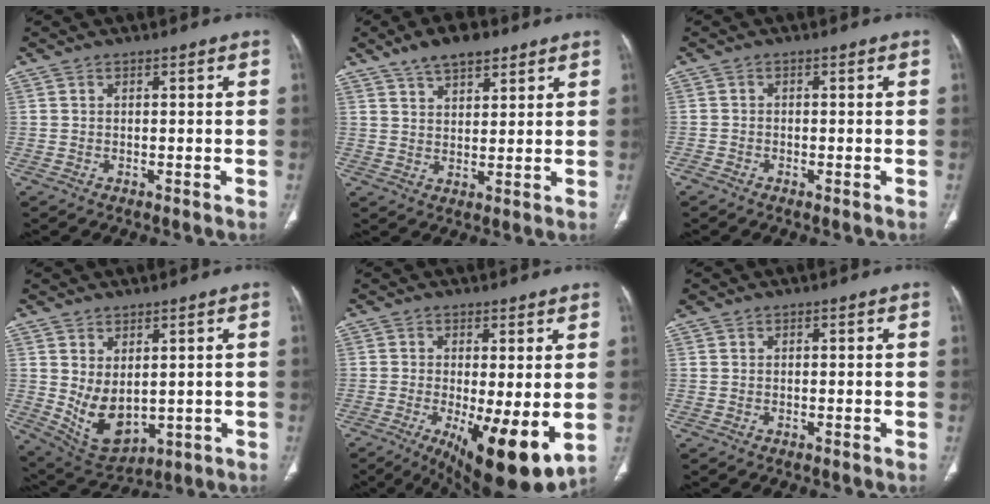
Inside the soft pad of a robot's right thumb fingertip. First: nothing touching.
{"total": 7.1, "force": [4.9, 3.3, 3.9], "torque": [-0.046, -0.017, 0.082]}
{"total": 1.3, "force": [-1.0, 0.5, 0.6], "torque": [-0.009, 0.000, -0.022]}
{"total": 9.1, "force": [0.7, 5.6, 7.1], "torque": [-0.109, -0.015, 0.044]}
{"total": 13.3, "force": [-2.9, 4.0, 12.4], "torque": [-0.181, -0.028, -0.032]}
{"total": 0.6, "force": [0.4, 0.4, 0.0], "torque": [0.001, 0.007, 0.006]}